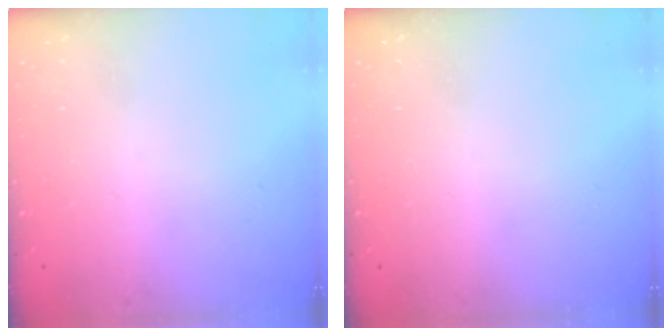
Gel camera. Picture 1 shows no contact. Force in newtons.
{"total": 0.0}